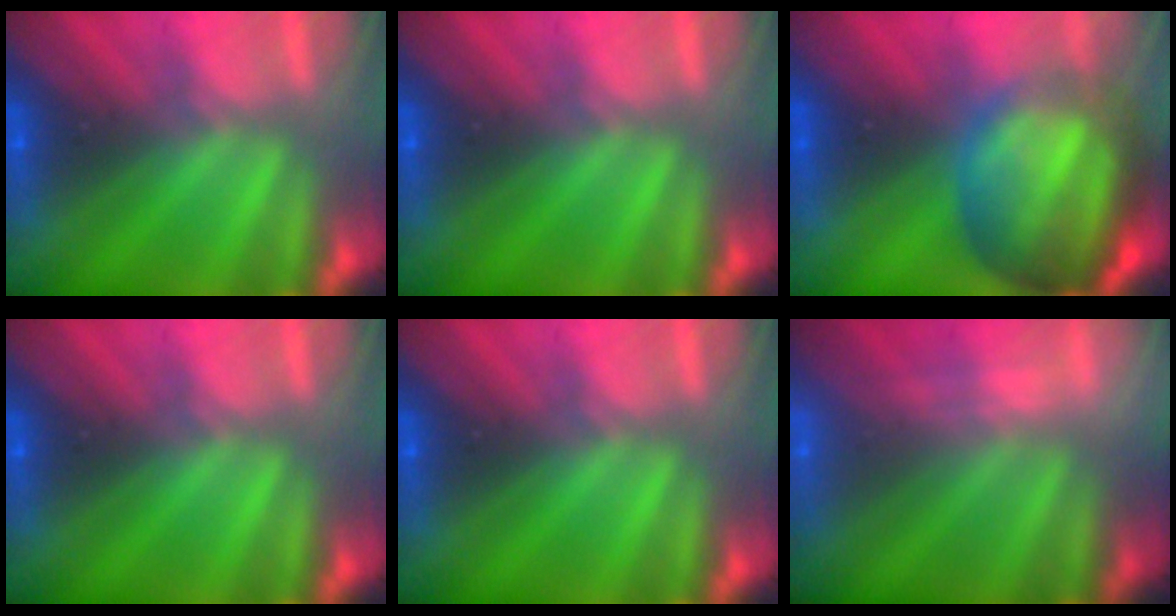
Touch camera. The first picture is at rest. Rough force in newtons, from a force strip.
{"total": 0.0}
{"total": 6.9}
{"total": 0.0}
{"total": 0.0}
{"total": 2.0}